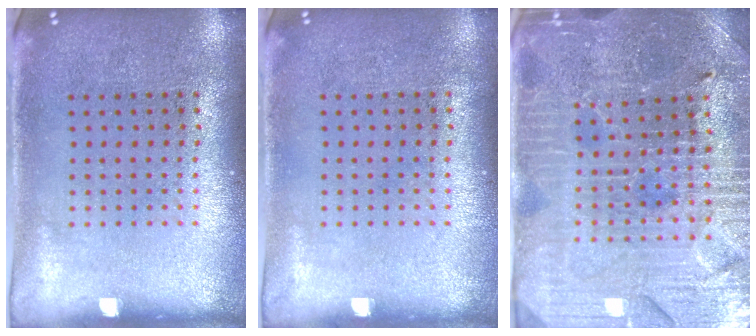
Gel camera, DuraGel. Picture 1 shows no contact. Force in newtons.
{"total": 0.0}
{"total": 3.8, "press": 3.7, "slide": 0.8}